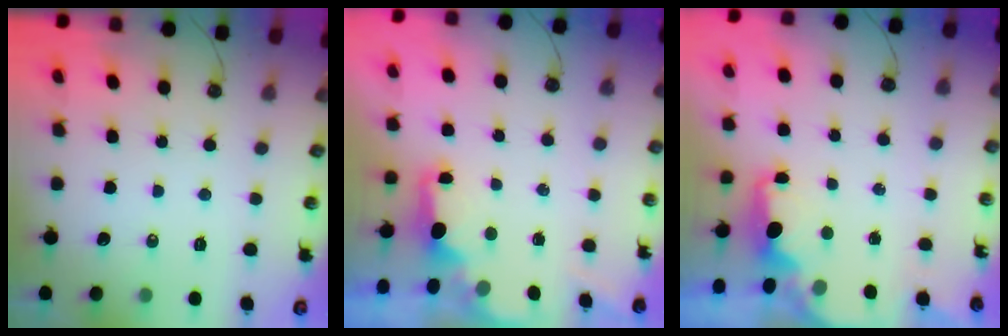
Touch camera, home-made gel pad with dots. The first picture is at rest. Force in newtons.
{"total": 1.8, "press": 1.6, "slide": 0.7}
{"total": 2.1, "press": 2.0, "slide": 0.5}